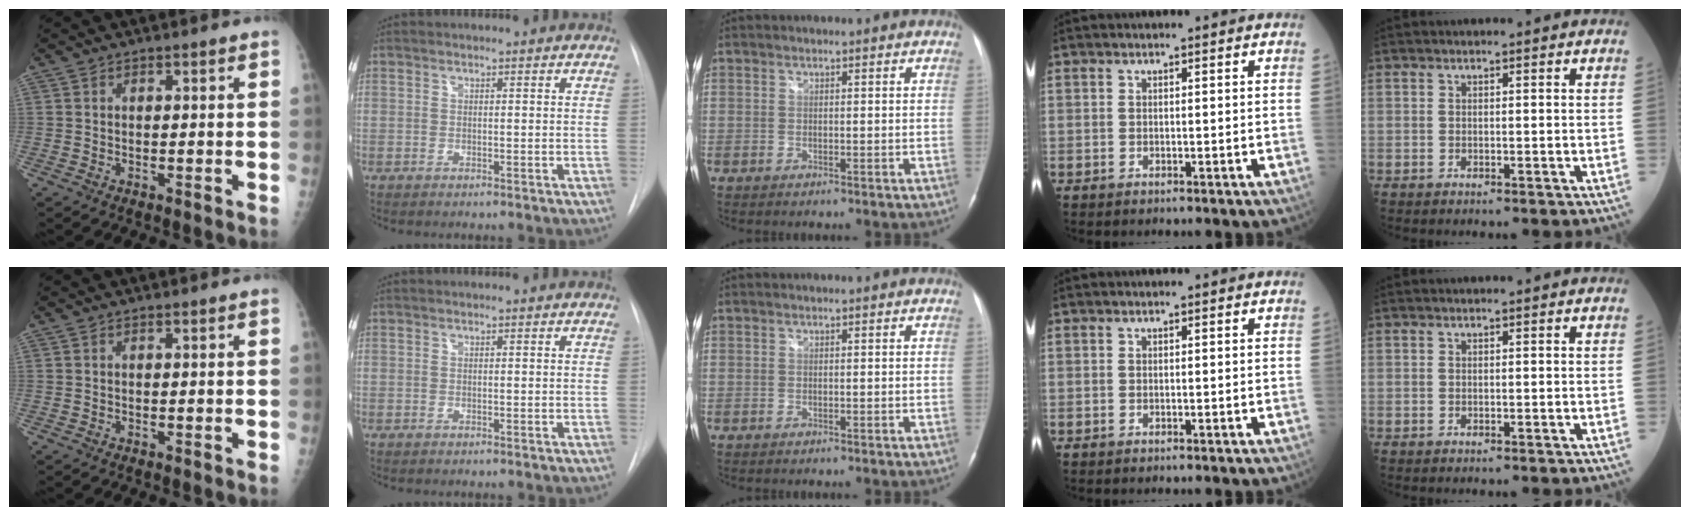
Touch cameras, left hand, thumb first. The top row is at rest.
{}